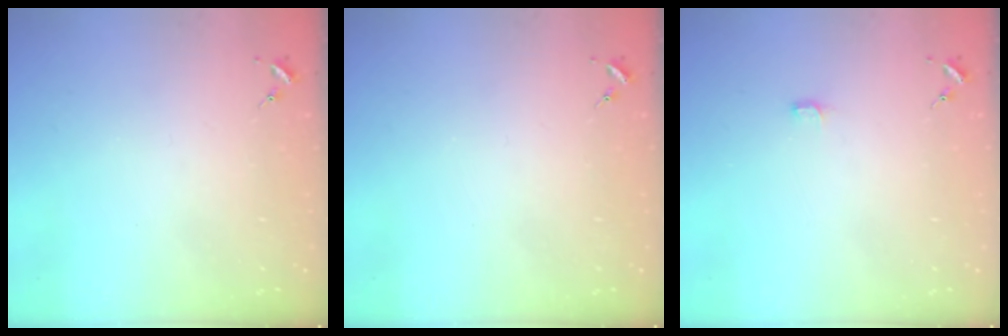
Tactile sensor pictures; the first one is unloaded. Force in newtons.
{"total": 0.0}
{"total": 2.7, "press": 2.7, "slide": 0.3}